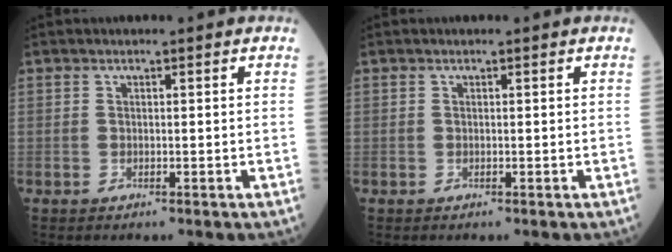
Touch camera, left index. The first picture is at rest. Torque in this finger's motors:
{"motor_torque": [0.00, 0.00, 0.00, 0.00]}